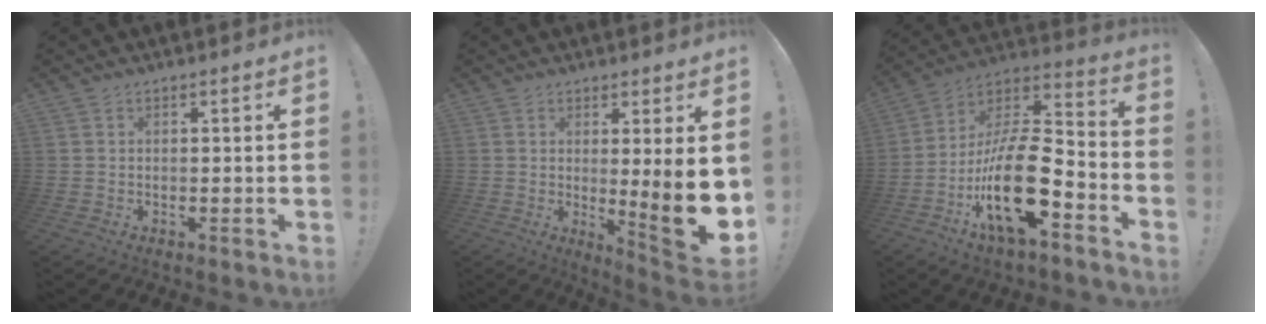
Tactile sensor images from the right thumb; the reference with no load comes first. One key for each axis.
{"total": 14.1, "fx": -0.3, "fy": 1.1, "fz": 14.0, "tx": -0.184, "ty": -0.027, "tz": 0.005}
{"total": 23.3, "fx": -8.1, "fy": 9.3, "fz": 19.8, "tx": -0.378, "ty": 0.044, "tz": -0.129}